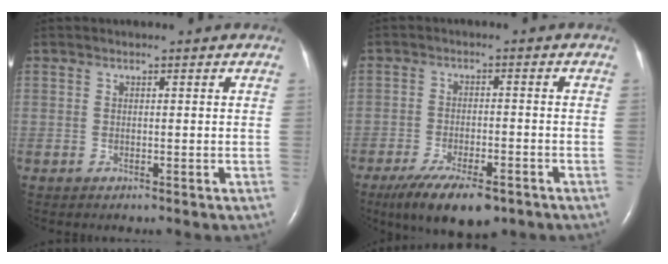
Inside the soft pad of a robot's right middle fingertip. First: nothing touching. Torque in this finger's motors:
{"motor_torque": [1.15, -0.98, 0.17, 0.06]}